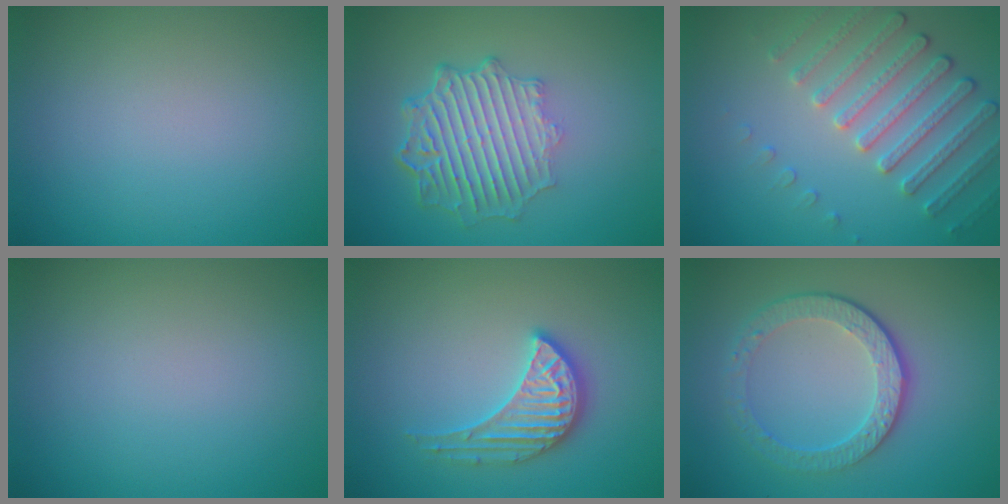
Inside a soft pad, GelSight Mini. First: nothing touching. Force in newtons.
{"total": 6.3, "press": 4.7, "slide": 4.2}
{"total": 4.1, "press": 3.8, "slide": 1.5}
{"total": 0.0}
{"total": 3.5, "press": 3.3, "slide": 1.1}
{"total": 4.7, "press": 3.4, "slide": 3.3}